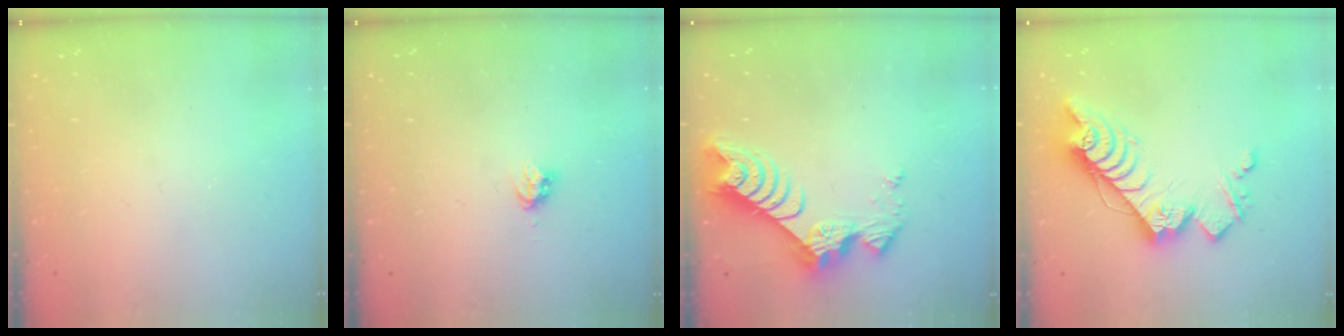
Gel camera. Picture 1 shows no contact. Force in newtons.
{"total": 3.2, "press": 3.1, "slide": 0.5}
{"total": 9.5, "press": 9.5, "slide": 0.8}
{"total": 14.6, "press": 14.5, "slide": 1.0}